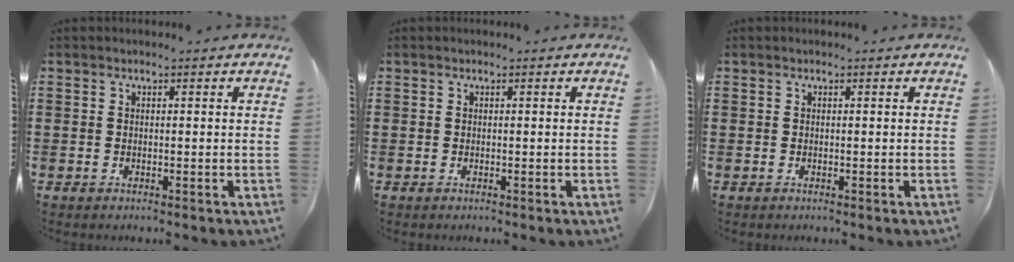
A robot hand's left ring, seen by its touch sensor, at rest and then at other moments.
{"total": 0.0}
{"total": 0.0}